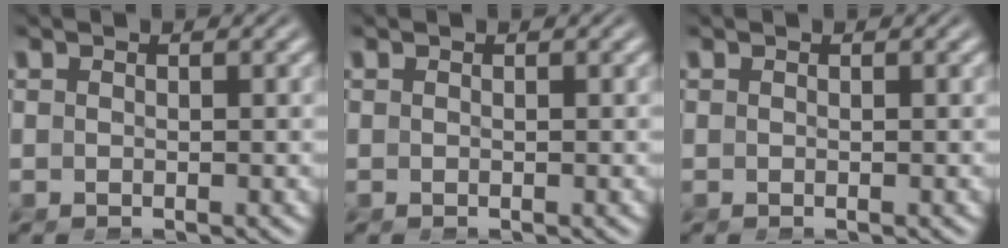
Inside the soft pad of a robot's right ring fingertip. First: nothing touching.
{"total": 0.0}
{"total": 0.0}